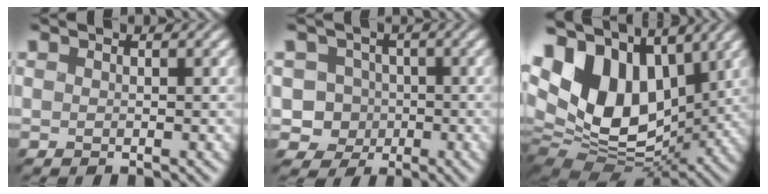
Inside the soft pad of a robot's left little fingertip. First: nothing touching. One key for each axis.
{"total": 4.5, "fx": -1.1, "fy": 4.1, "fz": 1.2, "tx": 0.003, "ty": 0.006, "tz": -0.044}
{"total": 15.1, "fx": 2.9, "fy": 10.0, "fz": 10.9, "tx": -0.228, "ty": 0.009, "tz": 0.040}